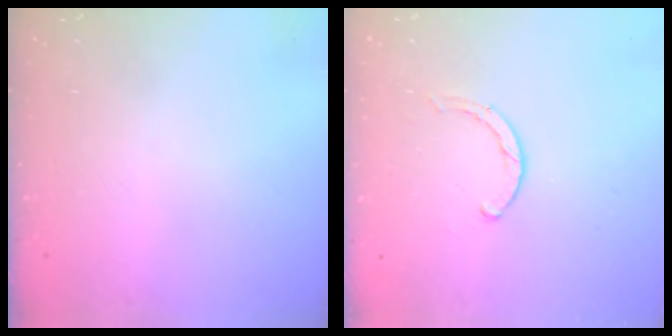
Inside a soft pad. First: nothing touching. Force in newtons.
{"total": 1.9, "press": 1.8, "slide": 0.3}